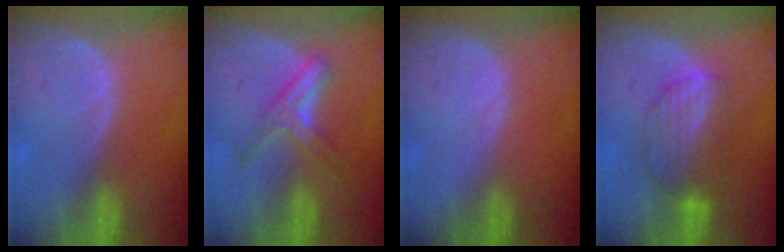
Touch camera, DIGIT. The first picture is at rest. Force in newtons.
{"total": 5.1, "press": 5.1, "slide": 0.4}
{"total": 0.0}
{"total": 6.7, "press": 6.7, "slide": 0.5}